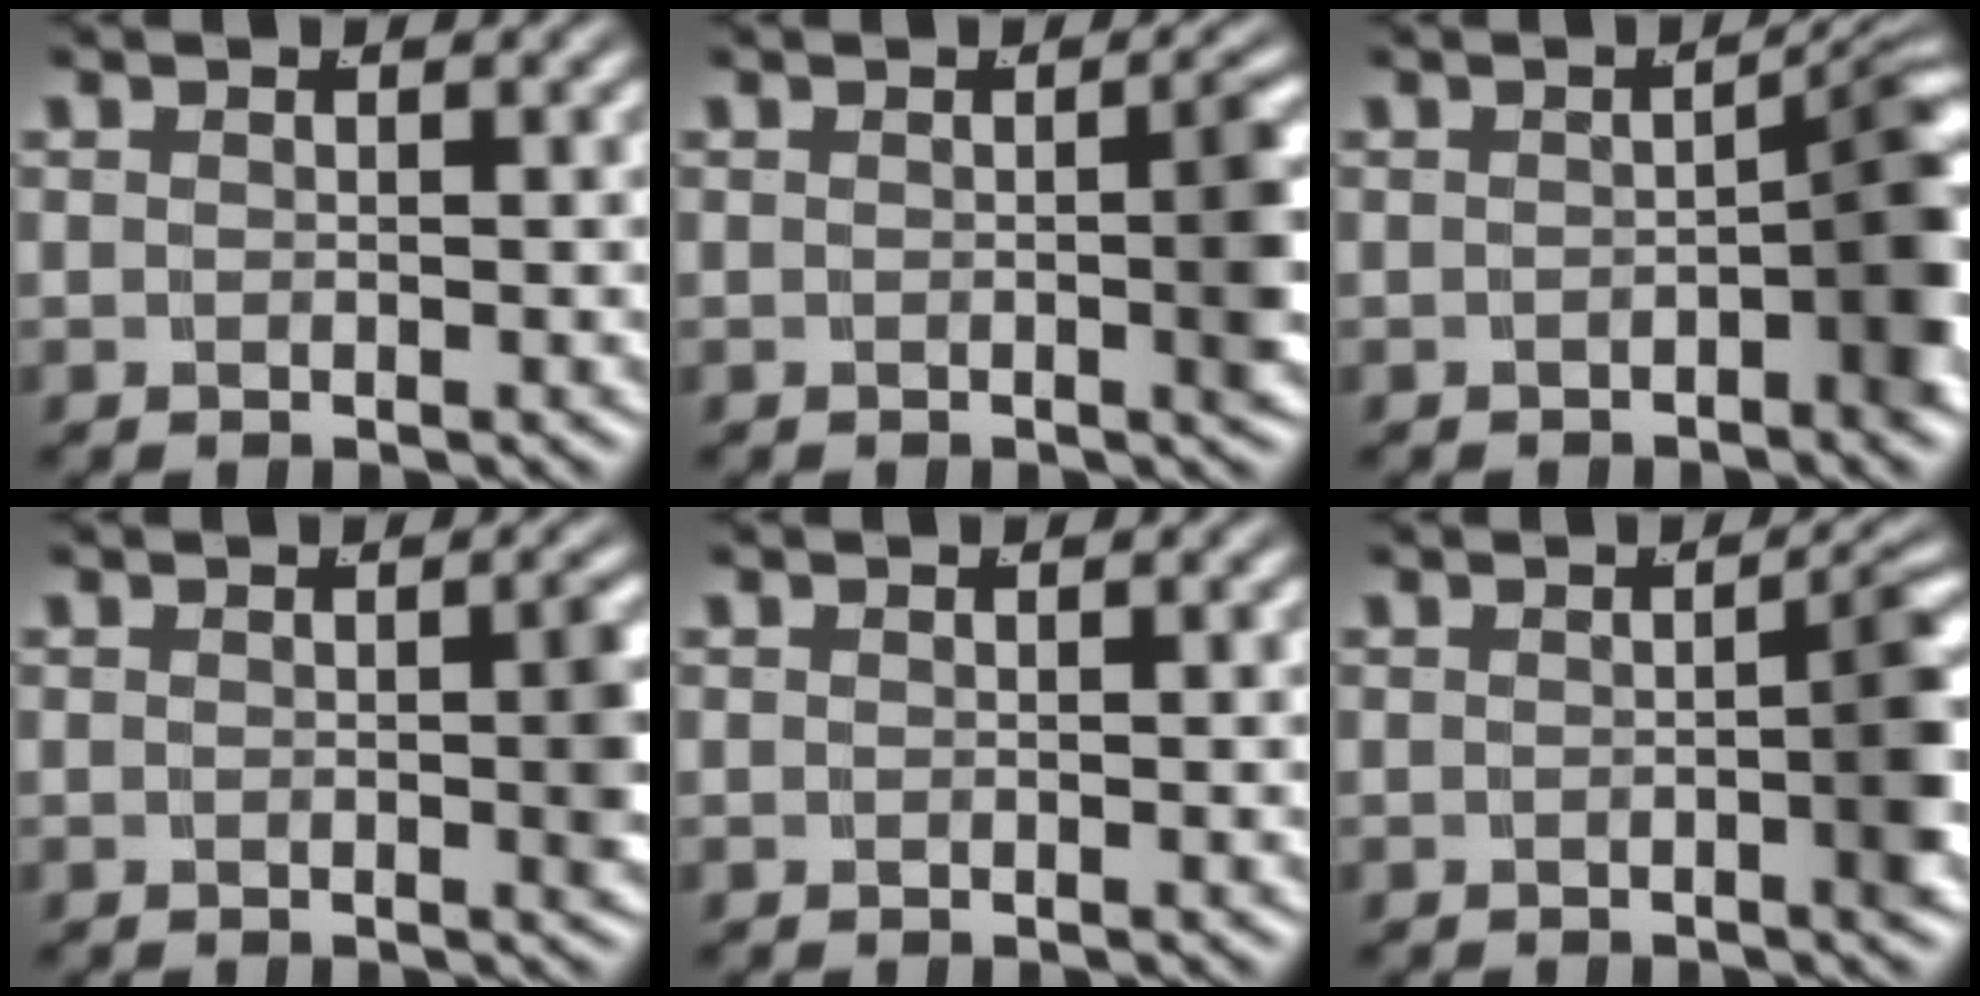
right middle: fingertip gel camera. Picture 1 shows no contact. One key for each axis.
{"total": 2.6, "fx": -0.3, "fy": 0.3, "fz": 2.5, "tx": -0.024, "ty": 0.005, "tz": -0.007}
{"total": 4.8, "fx": -1.2, "fy": 1.6, "fz": 4.4, "tx": -0.043, "ty": 0.000, "tz": -0.019}
{"total": 1.7, "fx": -0.1, "fy": 0.3, "fz": 1.7, "tx": -0.015, "ty": 0.000, "tz": -0.003}
{"total": 0.0}
{"total": 3.2, "fx": -0.7, "fy": 0.5, "fz": 3.1, "tx": -0.032, "ty": 0.007, "tz": -0.015}